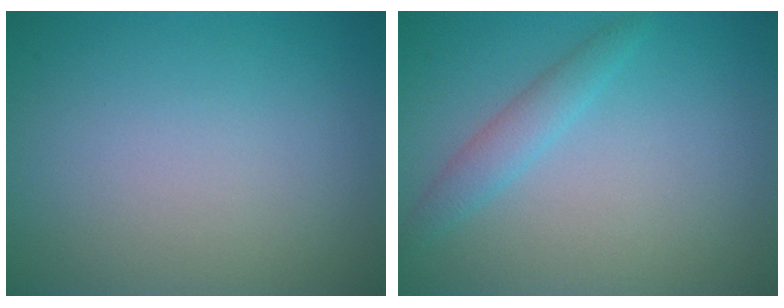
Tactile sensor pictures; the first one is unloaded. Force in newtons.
{"total": 1.9, "press": 1.9, "slide": 0.1}